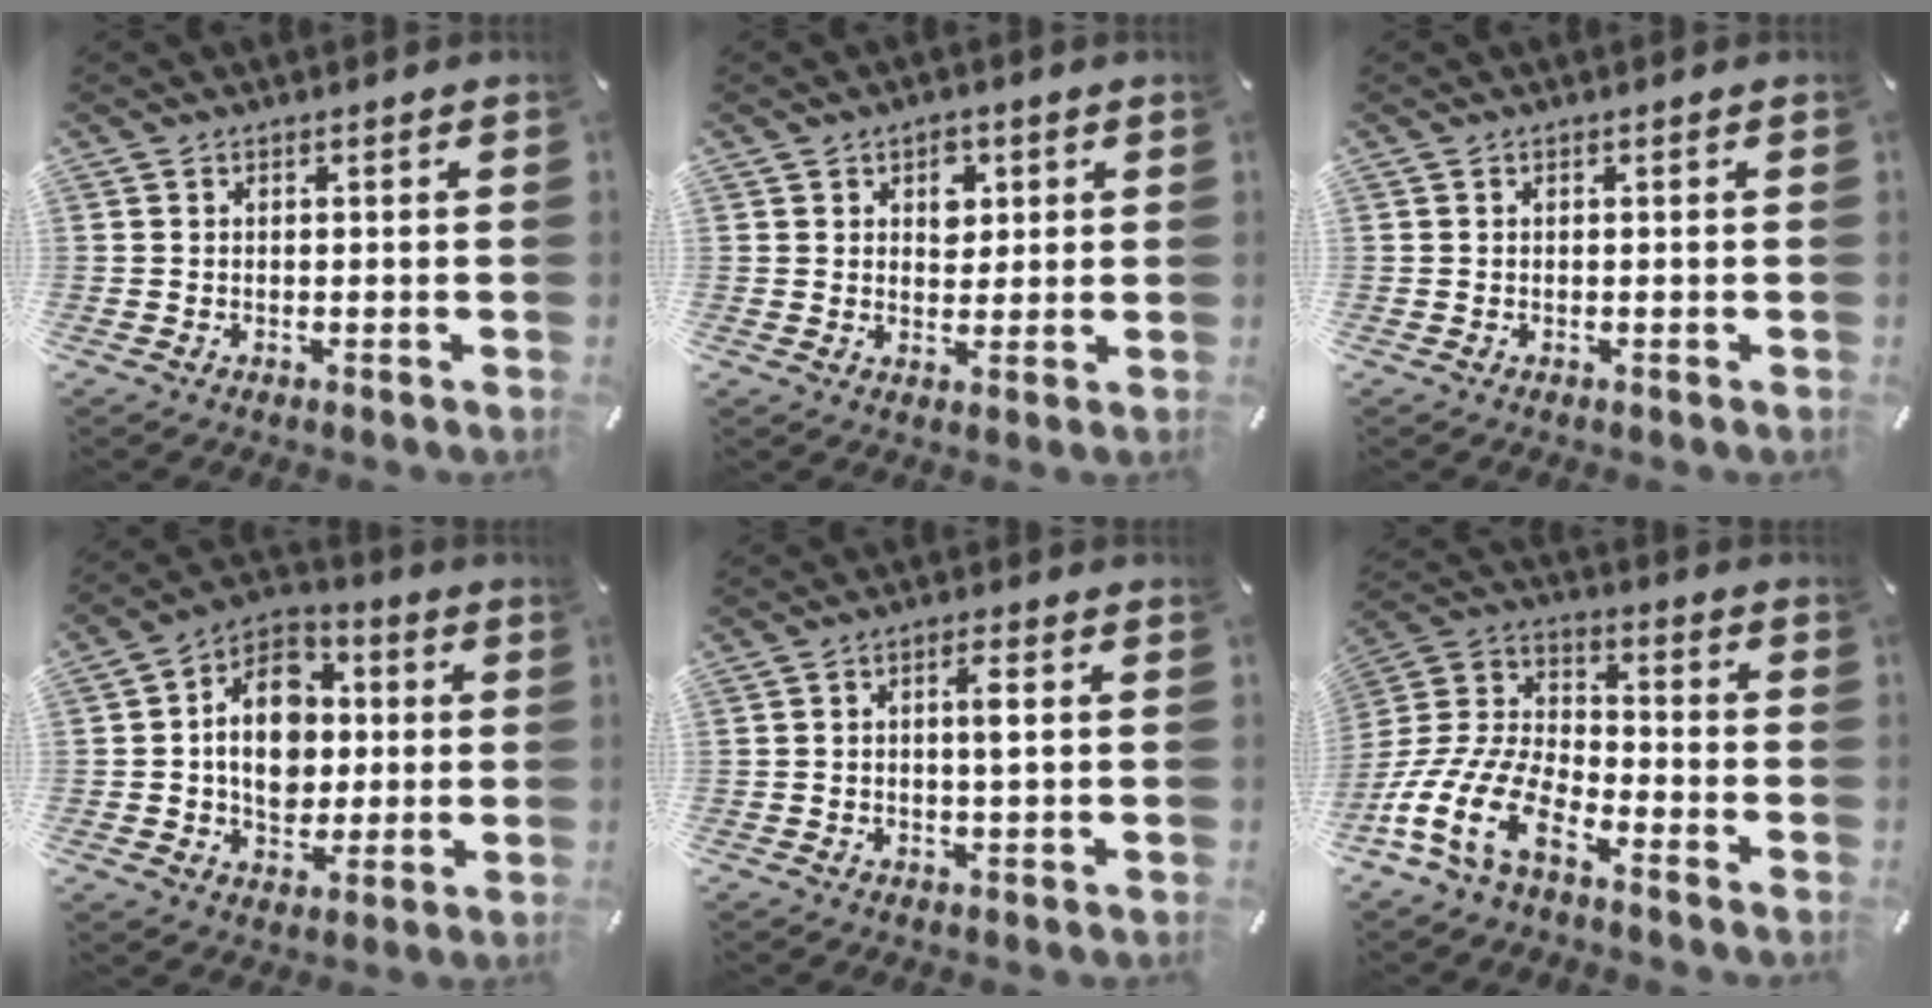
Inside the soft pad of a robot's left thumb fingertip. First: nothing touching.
{"total": 4.7, "force": [1.7, 3.6, 2.6], "torque": [-0.010, -0.011, 0.019]}
{"total": 0.0}
{"total": 13.8, "force": [-0.4, 11.3, 8.0], "torque": [-0.151, 0.009, -0.008]}
{"total": 3.6, "force": [0.2, 1.0, 3.4], "torque": [-0.060, 0.005, -0.001]}
{"total": 15.6, "force": [-10.2, 6.7, 9.7], "torque": [-0.217, 0.027, -0.192]}